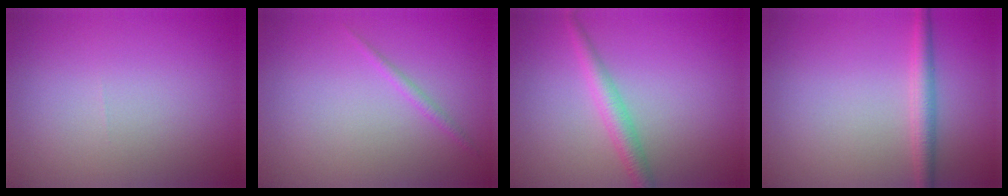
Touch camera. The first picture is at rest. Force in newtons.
{"total": 0.8, "press": 0.8, "slide": 0.1}
{"total": 2.5, "press": 2.5, "slide": 0.1}
{"total": 2.4, "press": 2.4, "slide": 0.1}